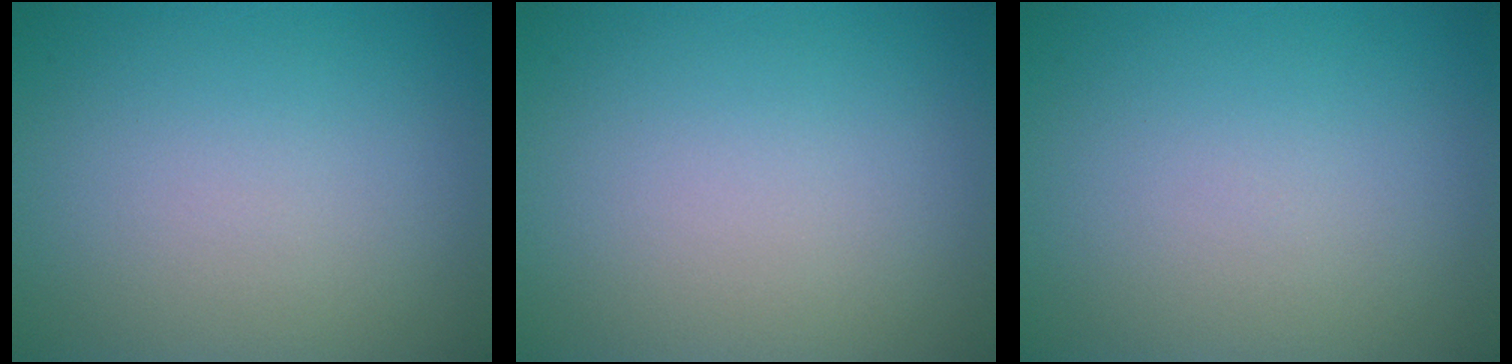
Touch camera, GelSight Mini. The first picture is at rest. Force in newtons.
{"total": 0.0}
{"total": 0.0}